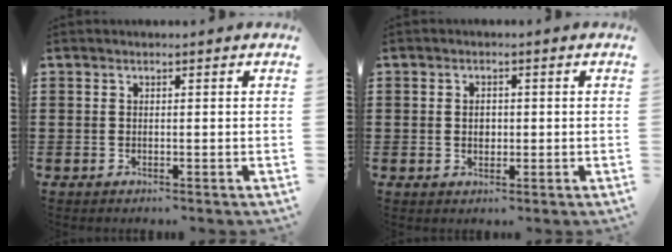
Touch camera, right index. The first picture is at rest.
{"total": 3.0, "force": [0.0, 2.0, 2.2], "torque": [-0.038, 0.003, -0.002]}